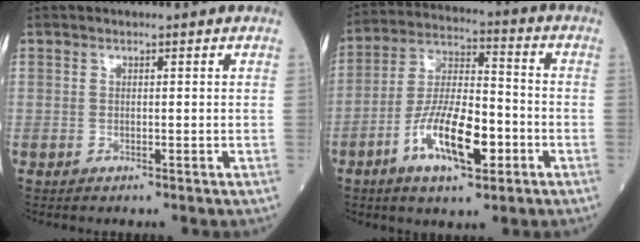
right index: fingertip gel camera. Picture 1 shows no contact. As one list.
[{"total": 12.7, "force": [-5.0, 3.9, 11.0], "torque": [-0.217, 0.002, -0.087]}]